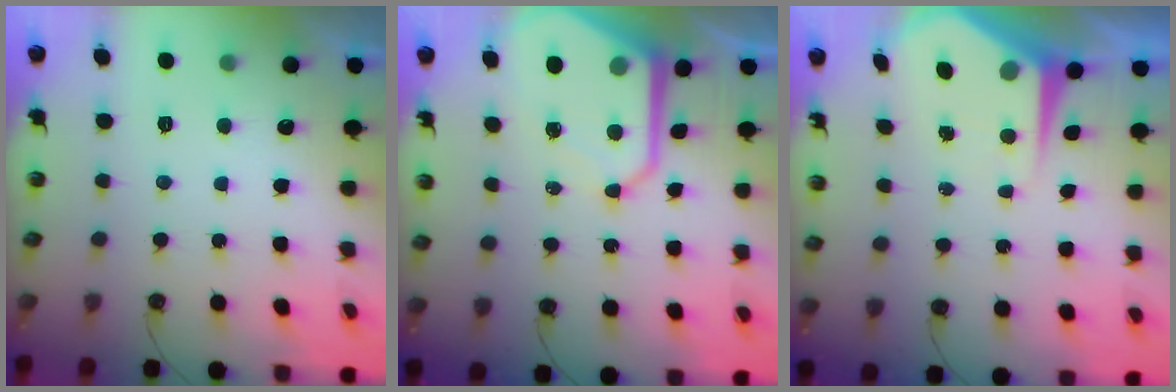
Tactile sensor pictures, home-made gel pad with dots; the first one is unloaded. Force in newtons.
{"total": 13.9, "press": 13.9, "slide": 1.2}
{"total": 7.2, "press": 7.2, "slide": 0.5}